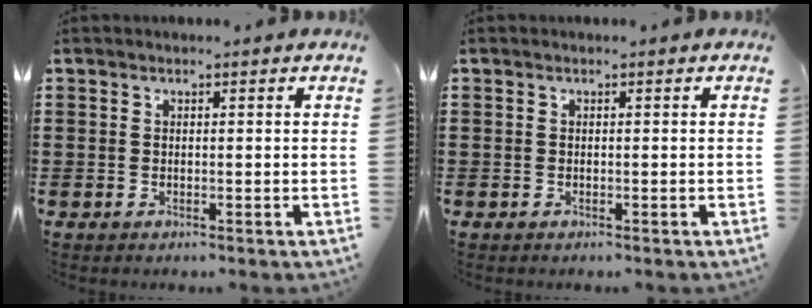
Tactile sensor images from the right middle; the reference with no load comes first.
{"total": 0.0}